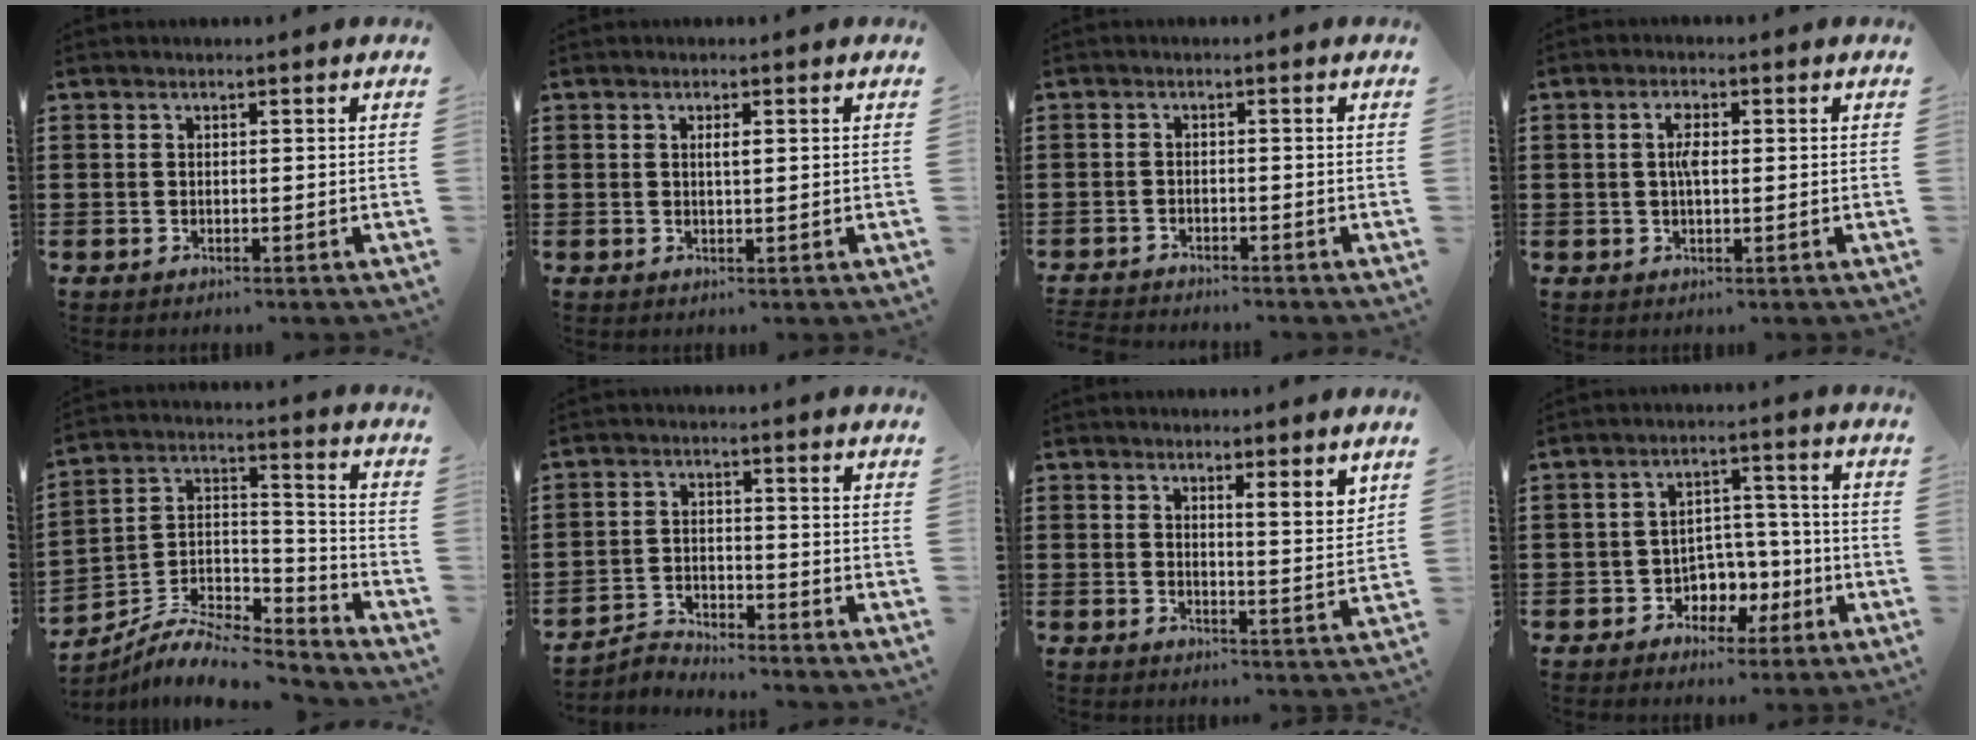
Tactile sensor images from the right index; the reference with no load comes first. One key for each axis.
{"total": 1.2, "fx": 0.3, "fy": 0.2, "fz": 1.2, "tx": -0.023, "ty": 0.002, "tz": 0.004}
{"total": 1.8, "fx": -1.8, "fy": 0.1, "fz": -0.3, "tx": -0.001, "ty": 0.000, "tz": -0.040}
{"total": 3.0, "fx": 0.3, "fy": 1.1, "fz": 2.8, "tx": -0.057, "ty": 0.004, "tz": 0.003}
{"total": 8.5, "fx": -7.6, "fy": 2.5, "fz": 2.9, "tx": -0.054, "ty": 0.014, "tz": -0.148}
{"total": 2.9, "fx": -2.8, "fy": 0.5, "fz": -0.2, "tx": -0.007, "ty": 0.002, "tz": -0.062}
{"total": 2.8, "fx": 2.5, "fy": -0.1, "fz": 1.3, "tx": -0.028, "ty": -0.007, "tz": 0.041}
{"total": 5.4, "fx": -2.2, "fy": 4.4, "fz": 2.1, "tx": -0.037, "ty": 0.013, "tz": -0.040}